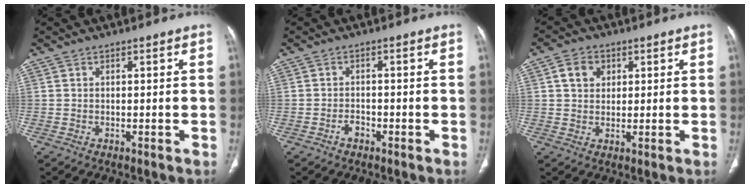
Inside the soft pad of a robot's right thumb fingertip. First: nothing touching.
{"total": 1.8, "force": [-1.2, 1.0, 0.8], "torque": [-0.012, 0.009, -0.022]}
{"total": 4.7, "force": [1.5, 3.8, 2.3], "torque": [-0.018, 0.001, 0.025]}